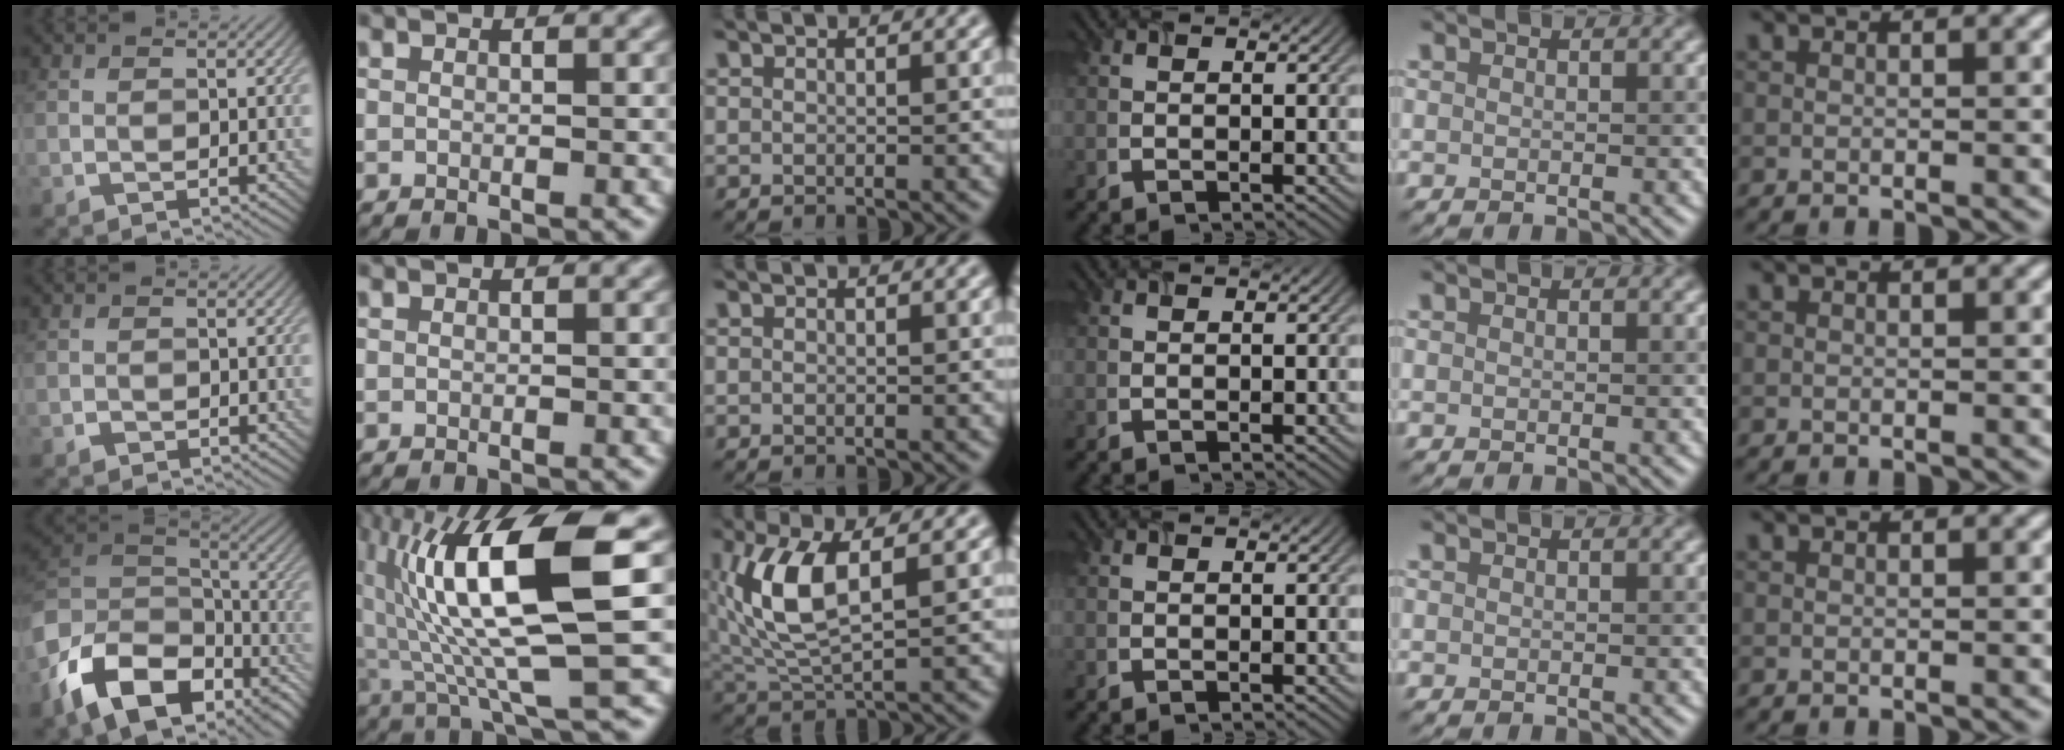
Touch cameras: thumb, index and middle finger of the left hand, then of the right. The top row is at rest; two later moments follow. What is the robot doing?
{"motion": "lift_and_place", "object": "timer"}